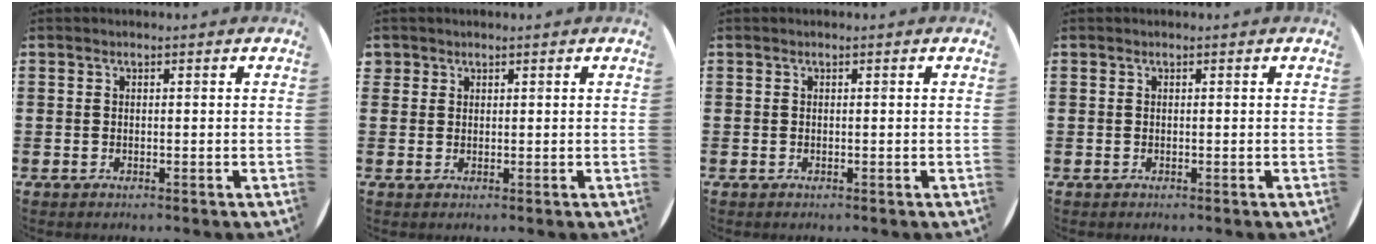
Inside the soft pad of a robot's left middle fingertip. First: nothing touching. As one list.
[{"total": 1.1, "force": [0.9, 0.6, 0.0], "torque": [-0.001, 0.003, 0.018]}, {"total": 0.0}, {"total": 0.0}]